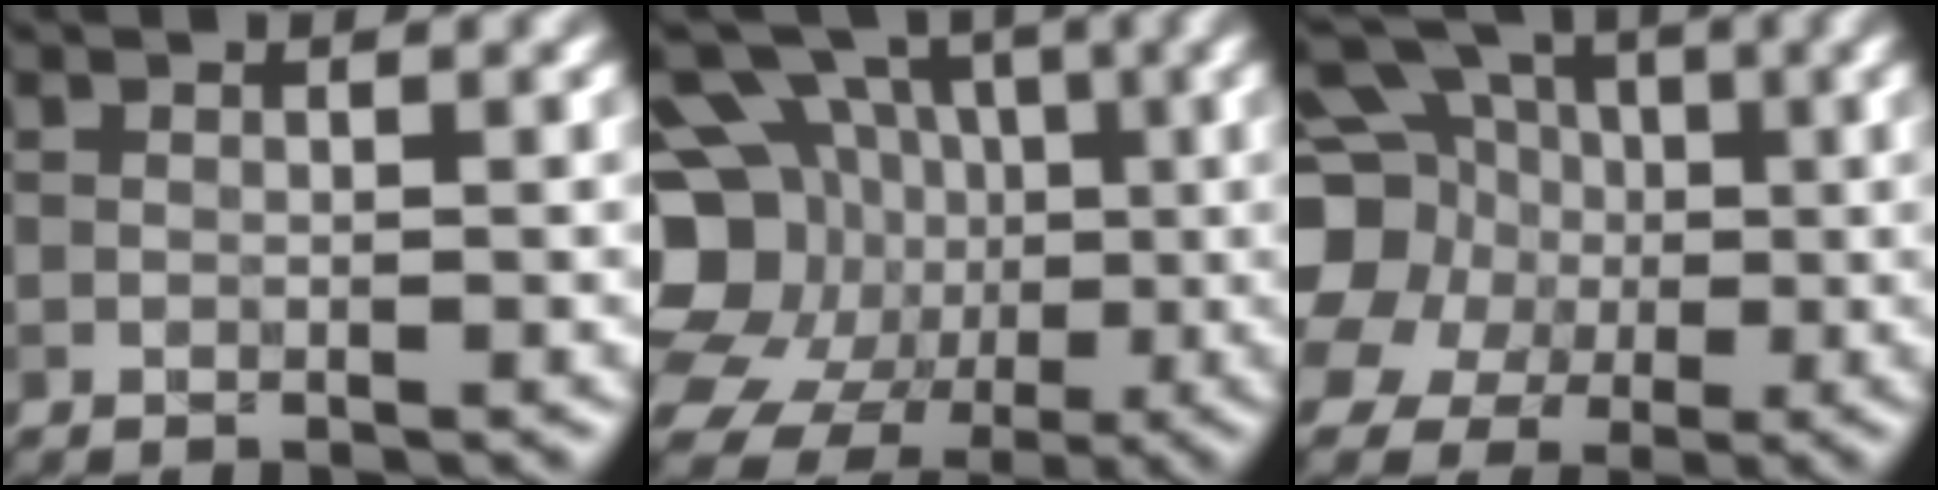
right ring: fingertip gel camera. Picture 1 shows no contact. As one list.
[{"total": 17.6, "force": [-0.4, 15.5, 8.2], "torque": [-0.191, 0.014, -0.029]}, {"total": 17.6, "force": [2.9, 15.8, 7.2], "torque": [-0.186, 0.019, 0.017]}]